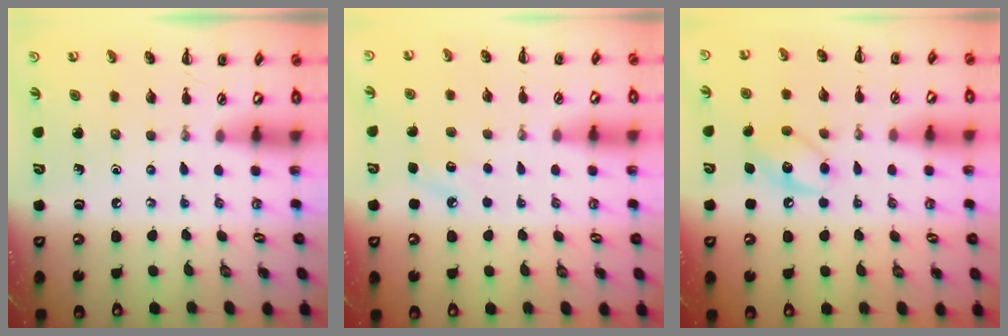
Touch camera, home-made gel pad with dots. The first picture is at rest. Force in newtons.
{"total": 6.4, "press": 6.2, "slide": 1.6}
{"total": 9.7, "press": 9.7, "slide": 0.7}